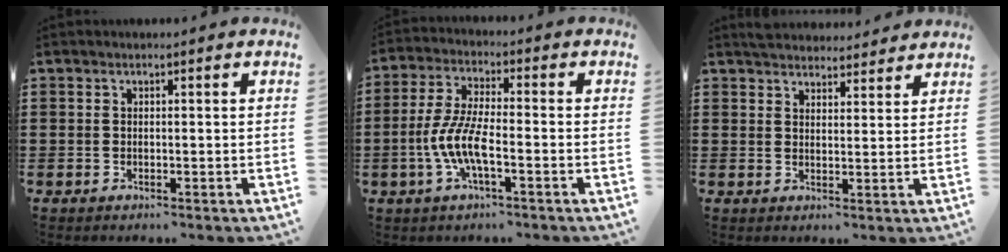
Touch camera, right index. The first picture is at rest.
{"total": 7.3, "force": [-2.6, 1.9, 6.6], "torque": [-0.159, -0.017, -0.057]}
{"total": 3.0, "force": [3.0, 0.2, 0.0], "torque": [-0.007, -0.008, 0.058]}